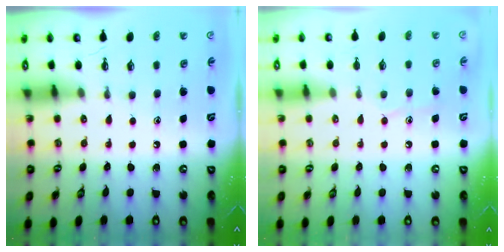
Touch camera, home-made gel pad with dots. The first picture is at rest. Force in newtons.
{"total": 7.7, "press": 7.6, "slide": 0.5}